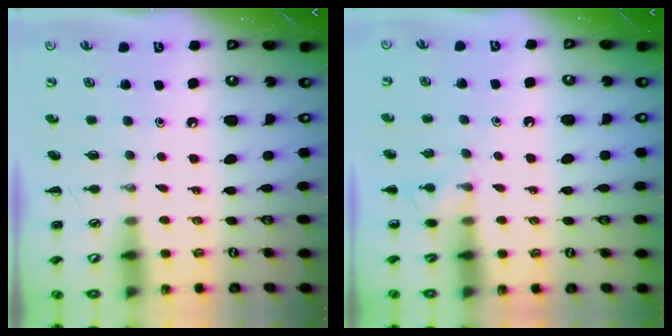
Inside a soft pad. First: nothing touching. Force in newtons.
{"total": 4.2, "press": 3.9, "slide": 1.4}